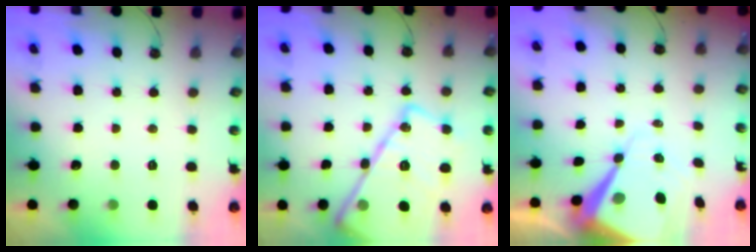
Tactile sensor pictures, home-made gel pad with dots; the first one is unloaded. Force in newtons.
{"total": 23.1, "press": 23.0, "slide": 2.5}
{"total": 14.3, "press": 14.3, "slide": 1.3}